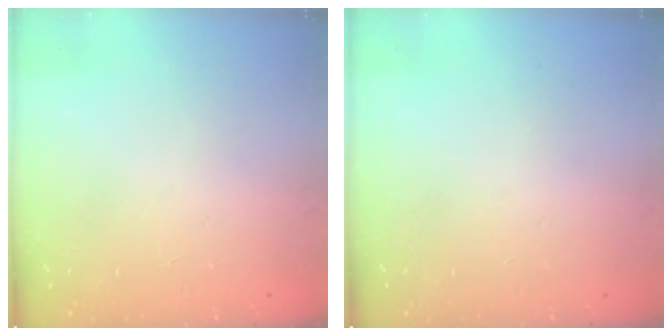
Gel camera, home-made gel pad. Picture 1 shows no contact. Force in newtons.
{"total": 0.0}